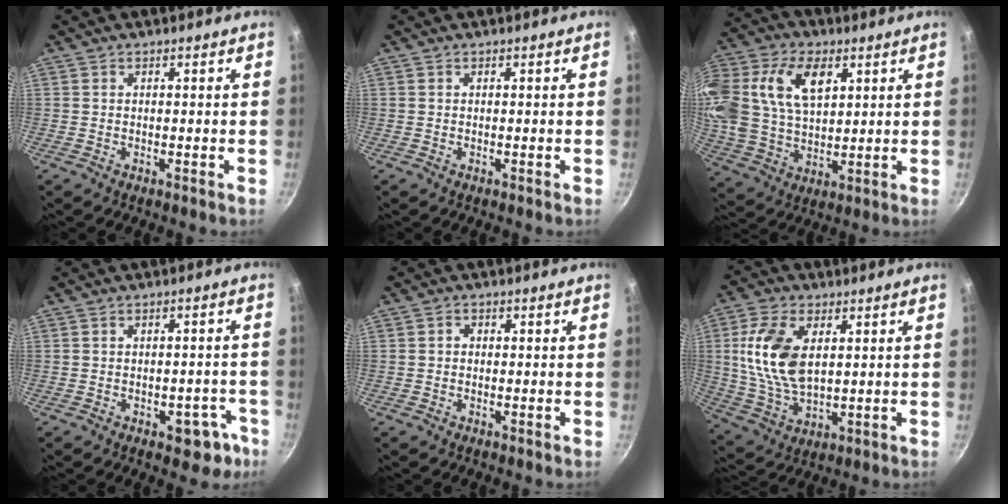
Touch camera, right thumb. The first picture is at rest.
{"total": 0.0}
{"total": 23.3, "force": [8.2, 15.3, 15.5], "torque": [-0.343, 0.023, 0.153]}
{"total": 6.9, "force": [-3.3, 4.2, 4.3], "torque": [-0.007, 0.031, -0.027]}
{"total": 1.3, "force": [-0.1, 1.2, 0.6], "torque": [-0.011, 0.005, -0.003]}
{"total": 13.9, "force": [3.1, 8.0, 11.0], "torque": [-0.209, -0.012, 0.067]}